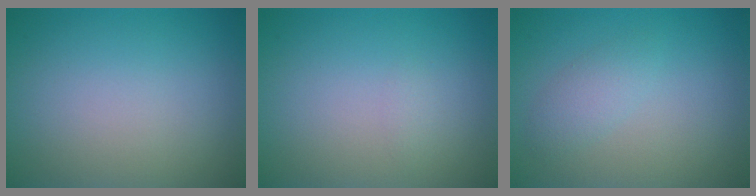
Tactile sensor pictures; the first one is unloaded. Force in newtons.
{"total": 0.6, "press": 0.6, "slide": 0.0}
{"total": 1.6, "press": 1.6, "slide": 0.0}